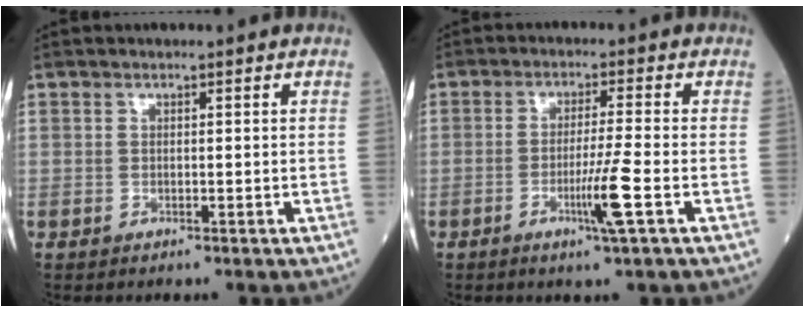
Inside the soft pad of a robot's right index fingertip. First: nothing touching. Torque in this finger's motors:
{"motor_torque": [0.85, -0.17, 0.45, 0.15]}